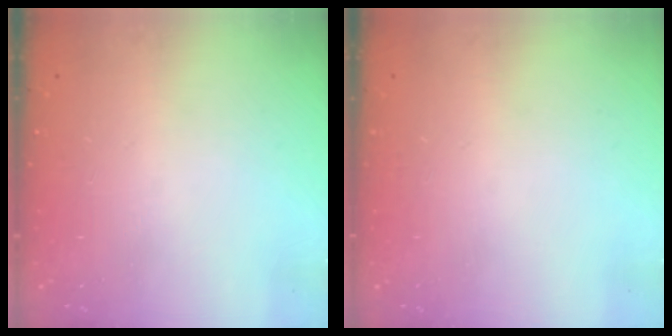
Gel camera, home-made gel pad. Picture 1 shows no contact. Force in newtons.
{"total": 0.0}